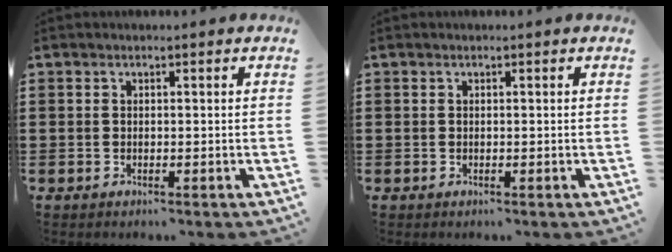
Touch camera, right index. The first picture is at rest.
{"total": 0.0}